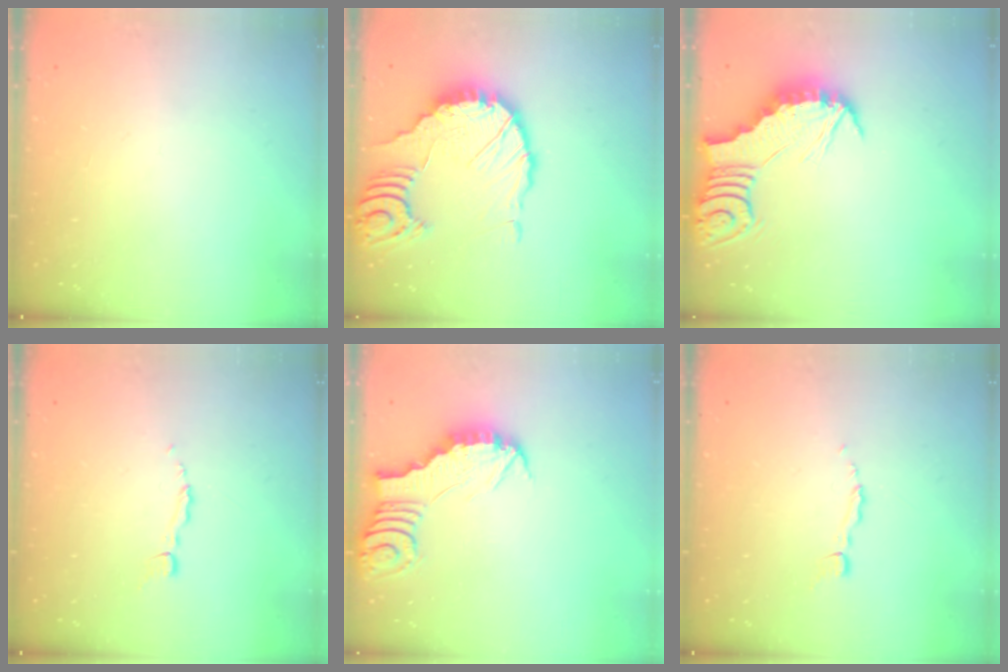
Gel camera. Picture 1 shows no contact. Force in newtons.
{"total": 14.1, "press": 14.0, "slide": 1.9}
{"total": 2.5, "press": 2.5, "slide": 0.2}
{"total": 2.2, "press": 2.2, "slide": 0.2}
{"total": 3.0, "press": 3.0, "slide": 0.3}
{"total": 2.2, "press": 2.2, "slide": 0.2}